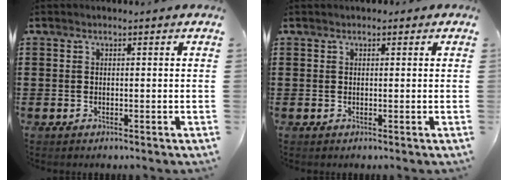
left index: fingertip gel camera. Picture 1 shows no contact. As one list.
[{"total": 0.6, "force": [0.3, 0.5, 0.2], "torque": [-0.005, 0.004, 0.006]}]